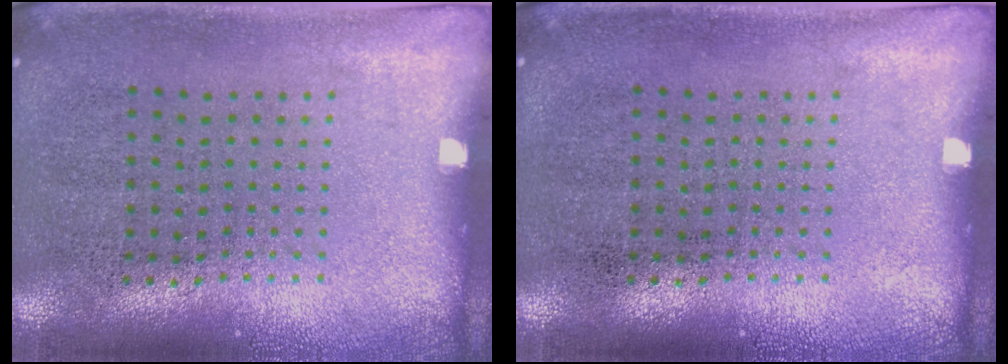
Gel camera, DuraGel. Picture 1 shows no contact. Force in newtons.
{"total": 0.0}